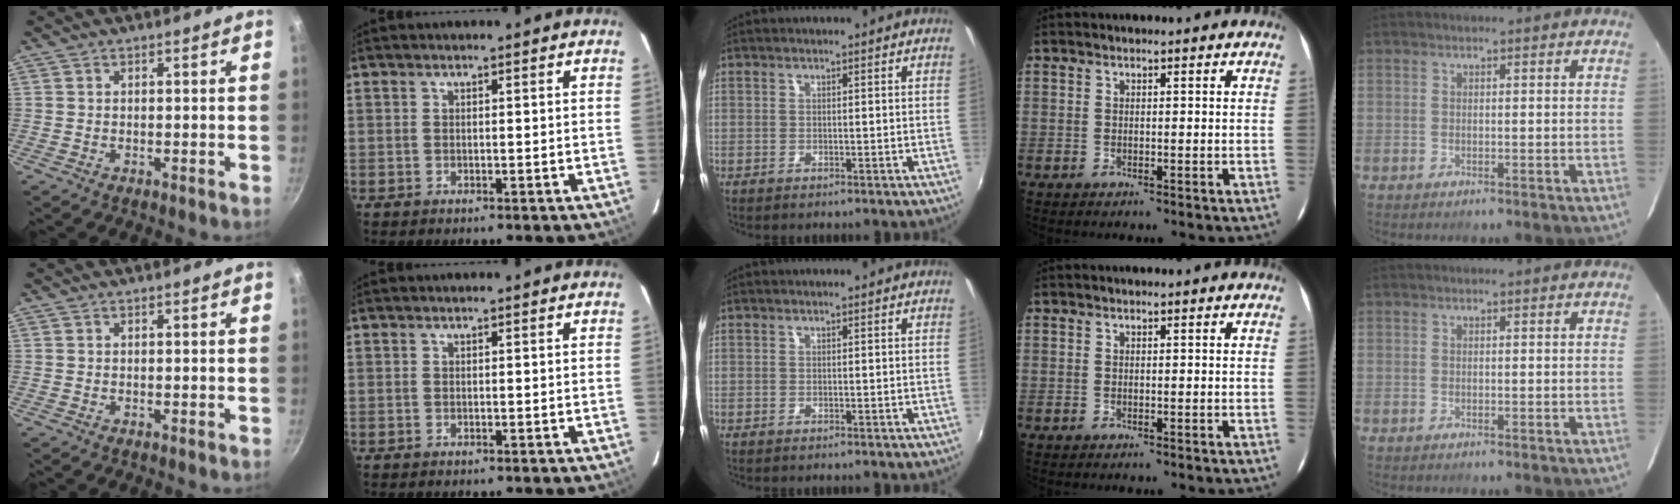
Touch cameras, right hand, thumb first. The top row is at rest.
{}